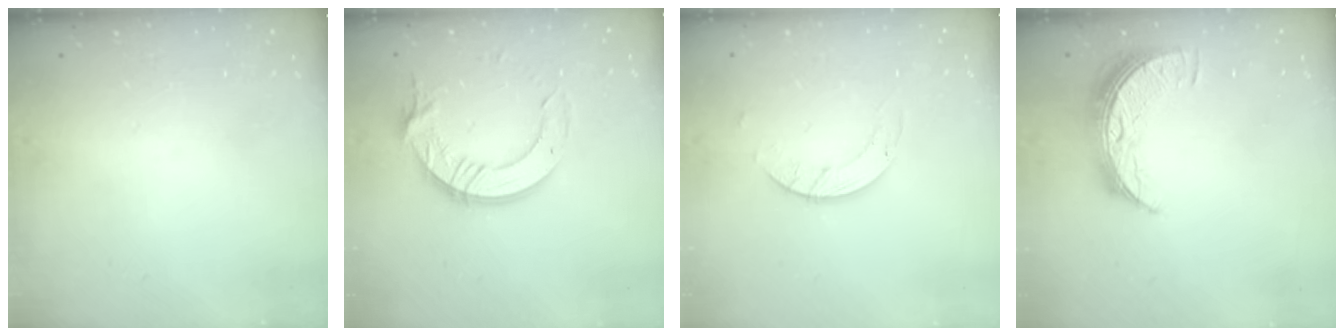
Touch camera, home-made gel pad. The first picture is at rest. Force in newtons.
{"total": 13.5, "press": 13.5, "slide": 1.4}
{"total": 3.6, "press": 3.6, "slide": 0.2}
{"total": 9.4, "press": 9.4, "slide": 0.7}